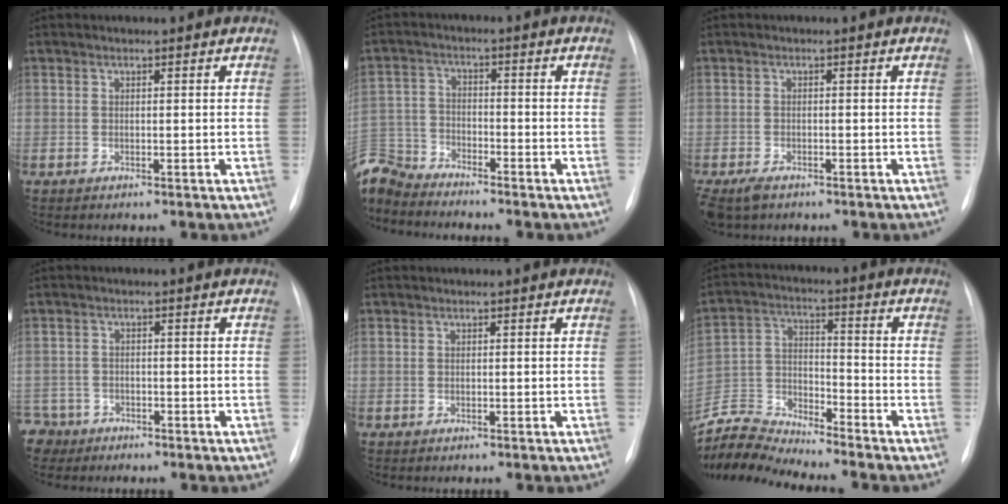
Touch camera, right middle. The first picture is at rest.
{"total": 9.2, "force": [-9.0, 1.9, 1.1], "torque": [-0.036, 0.004, -0.180]}
{"total": 5.0, "force": [-3.4, 2.5, 2.6], "torque": [-0.057, -0.011, -0.057]}
{"total": 4.8, "force": [-3.5, 3.3, -0.5], "torque": [0.009, 0.004, -0.065]}
{"total": 0.0}
{"total": 9.4, "force": [-9.4, -0.5, 0.6], "torque": [-0.020, 0.015, -0.183]}